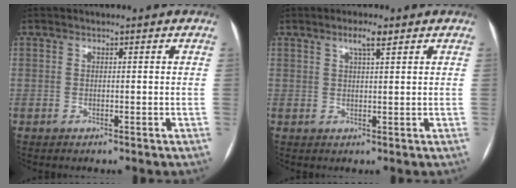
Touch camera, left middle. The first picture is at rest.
{"total": 2.8, "force": [1.7, 0.2, 2.2], "torque": [-0.042, 0.004, 0.028]}